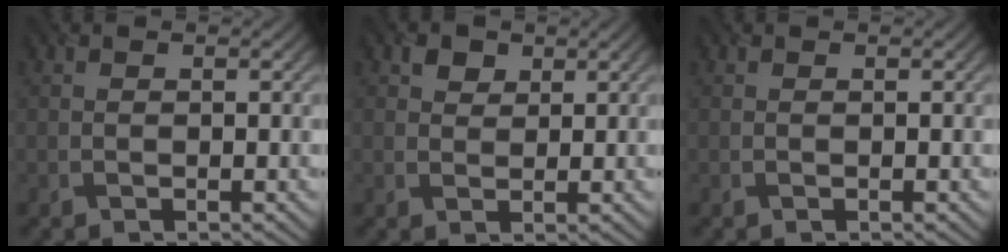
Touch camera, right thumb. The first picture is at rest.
{"total": 1.7, "force": [1.2, 1.2, 0.3], "torque": [-0.008, -0.001, 0.020]}
{"total": 0.0}